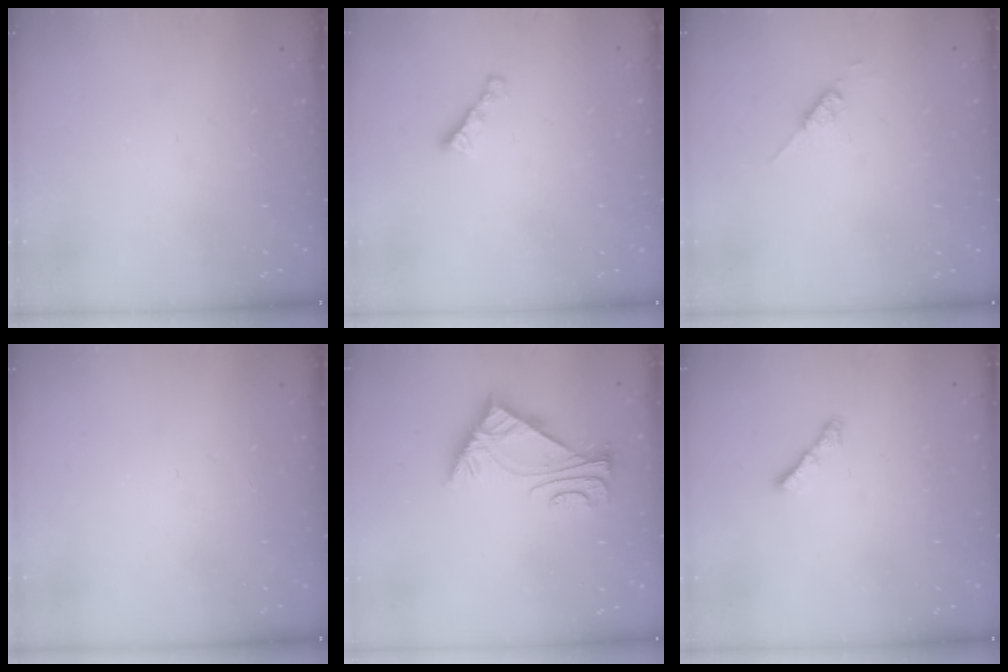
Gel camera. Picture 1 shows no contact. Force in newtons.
{"total": 3.0, "press": 3.0, "slide": 0.1}
{"total": 2.6, "press": 2.6, "slide": 0.3}
{"total": 0.0}
{"total": 6.0, "press": 5.9, "slide": 1.0}
{"total": 3.0, "press": 2.9, "slide": 0.6}